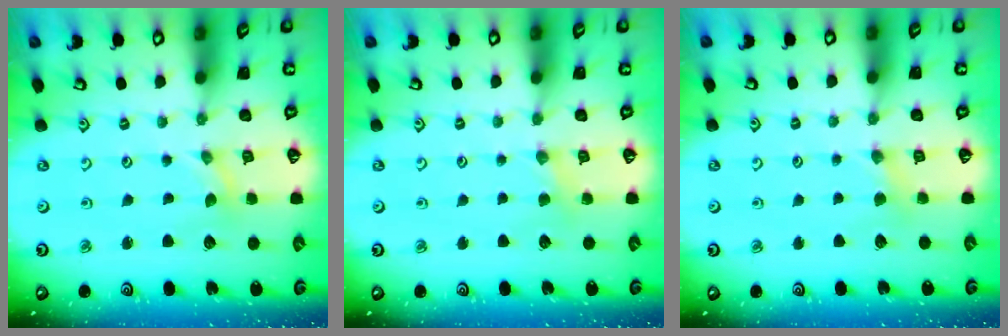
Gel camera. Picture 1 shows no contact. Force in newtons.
{"total": 2.2, "press": 2.2, "slide": 0.4}
{"total": 2.8, "press": 2.8, "slide": 0.5}